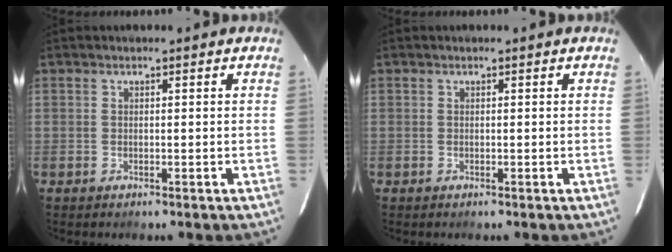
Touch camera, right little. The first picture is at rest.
{"total": 0.0}